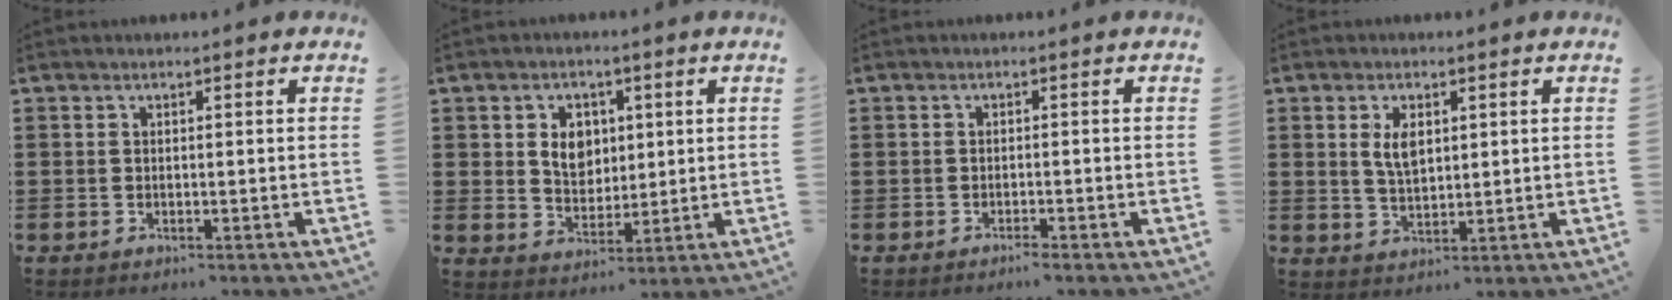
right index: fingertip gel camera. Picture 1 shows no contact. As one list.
[{"total": 5.5, "force": [1.1, 4.4, 3.1], "torque": [-0.070, 0.012, 0.016]}, {"total": 1.0, "force": [-0.9, 0.0, 0.4], "torque": [-0.010, -0.001, -0.017]}, {"total": 4.2, "force": [1.2, 2.1, 3.4], "torque": [-0.073, 0.008, 0.020]}]